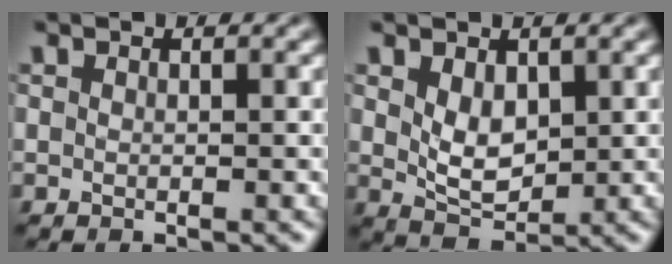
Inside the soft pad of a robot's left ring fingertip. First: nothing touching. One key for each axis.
{"total": 3.3, "fx": 0.8, "fy": 2.1, "fz": 2.4, "tx": -0.050, "ty": -0.005, "tz": 0.022}